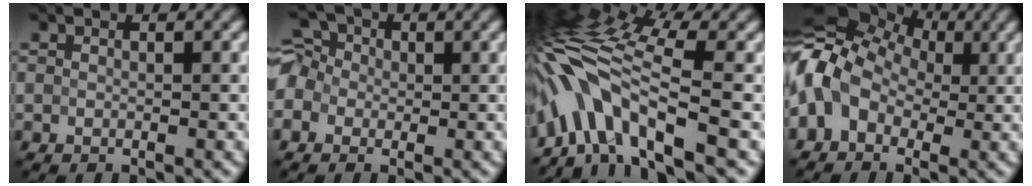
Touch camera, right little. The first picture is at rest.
{"total": 7.4, "force": [0.8, 6.3, 3.8], "torque": [-0.080, 0.038, -0.037]}
{"total": 9.6, "force": [-4.1, 3.6, 7.8], "torque": [-0.143, 0.021, -0.089]}
{"total": 8.7, "force": [-0.2, 6.6, 5.6], "torque": [-0.108, 0.023, -0.026]}